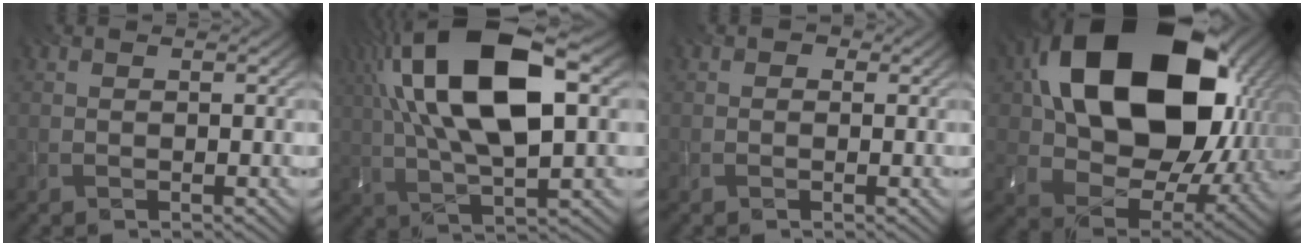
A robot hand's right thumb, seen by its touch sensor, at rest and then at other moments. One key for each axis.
{"total": 18.3, "fx": 5.3, "fy": 7.4, "fz": 15.8, "tx": -0.323, "ty": 0.038, "tz": 0.079}
{"total": 1.0, "fx": 0.2, "fy": 1.0, "fz": 0.3, "tx": 0.000, "ty": -0.002, "tz": -0.007}
{"total": 21.8, "fx": 6.4, "fy": 15.0, "fz": 14.4, "tx": -0.315, "ty": -0.005, "tz": 0.150}